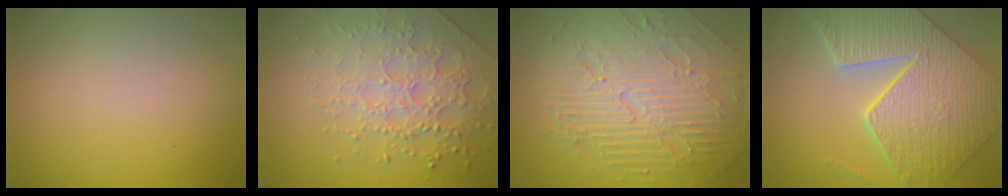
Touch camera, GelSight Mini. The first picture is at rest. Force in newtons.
{"total": 4.5, "press": 4.3, "slide": 1.2}
{"total": 10.1, "press": 6.7, "slide": 7.6}
{"total": 9.3, "press": 6.8, "slide": 6.4}